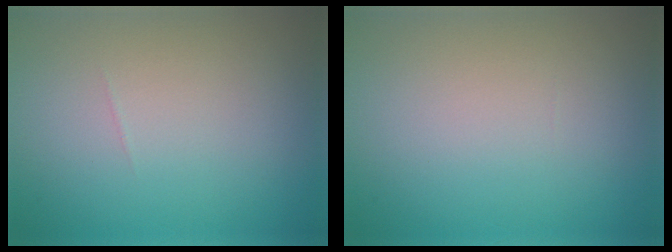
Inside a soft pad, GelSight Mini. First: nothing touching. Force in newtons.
{"total": 0.0}